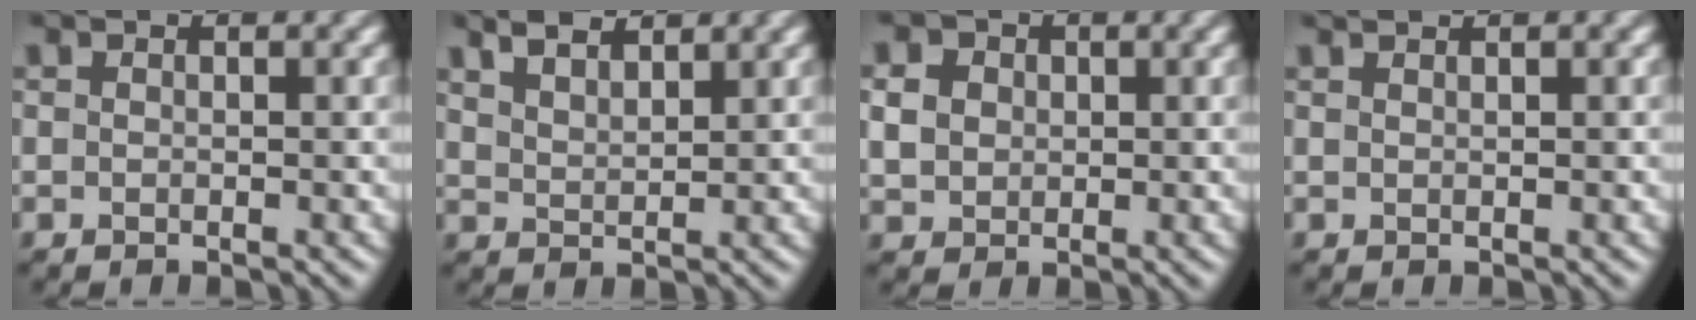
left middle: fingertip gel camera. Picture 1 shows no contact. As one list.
[{"total": 4.0, "force": [3.5, 1.1, 1.5], "torque": [-0.023, 0.022, 0.043]}, {"total": 2.6, "force": [1.0, 2.3, 0.9], "torque": [-0.028, 0.009, 0.015]}, {"total": 1.6, "force": [1.3, 0.5, 0.8], "torque": [0.000, -0.002, 0.003]}]